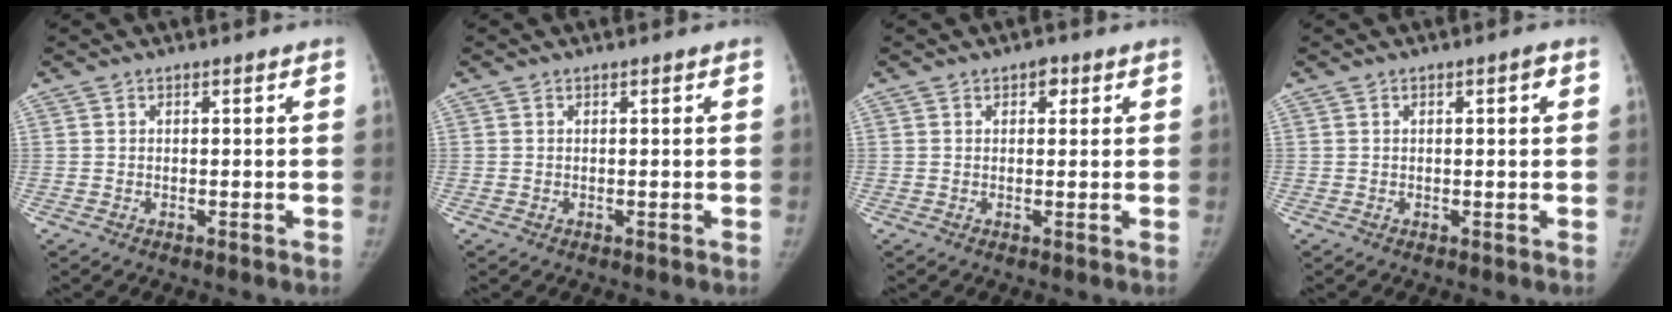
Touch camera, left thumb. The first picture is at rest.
{"total": 0.0}
{"total": 2.0, "force": [1.1, 1.3, 1.2], "torque": [-0.006, -0.001, 0.012]}
{"total": 1.7, "force": [0.5, 0.5, 1.5], "torque": [-0.019, 0.002, 0.006]}